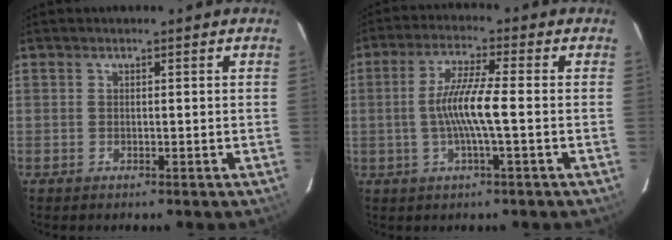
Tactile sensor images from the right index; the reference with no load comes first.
{"total": 7.6, "force": [-1.0, 0.0, 7.5], "torque": [-0.150, -0.001, -0.020]}